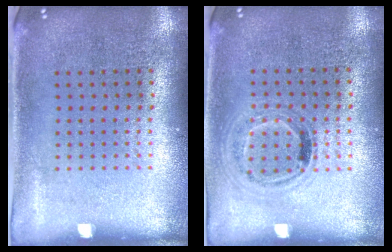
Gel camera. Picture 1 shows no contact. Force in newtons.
{"total": 1.0, "press": 1.0, "slide": 0.3}